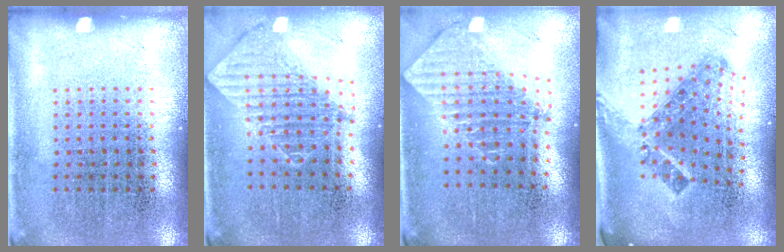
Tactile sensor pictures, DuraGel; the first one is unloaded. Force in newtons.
{"total": 1.2, "press": 1.1, "slide": 0.6}
{"total": 1.9, "press": 1.5, "slide": 1.2}
{"total": 1.6, "press": 1.2, "slide": 1.1}